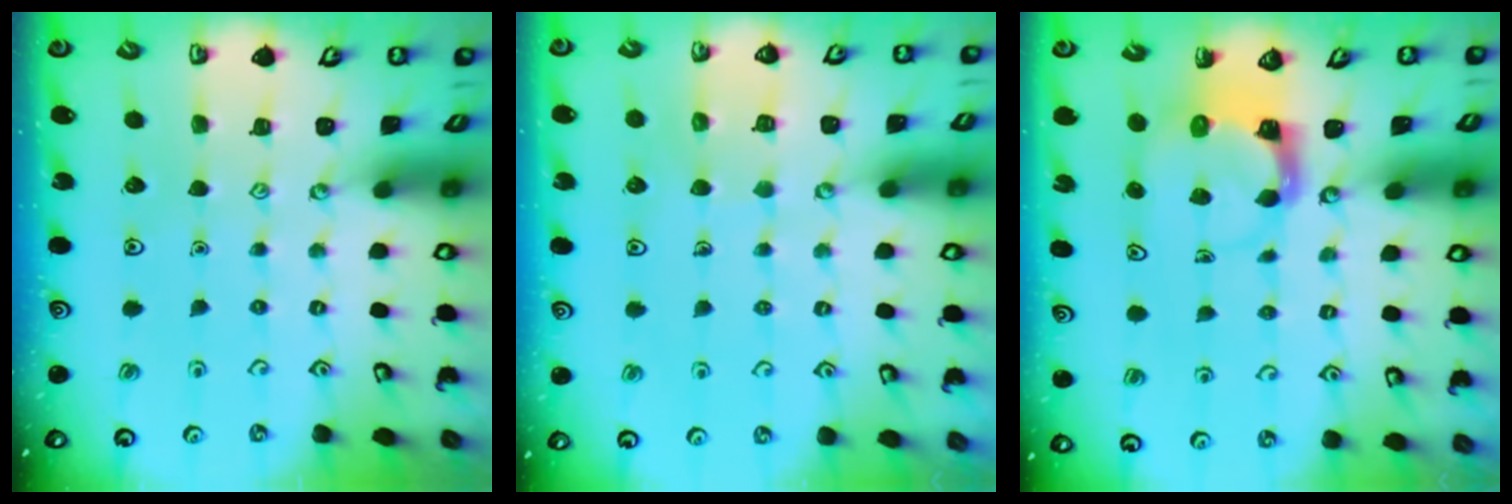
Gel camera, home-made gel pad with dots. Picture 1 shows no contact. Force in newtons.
{"total": 6.4, "press": 6.3, "slide": 0.4}
{"total": 3.8, "press": 3.8, "slide": 0.5}